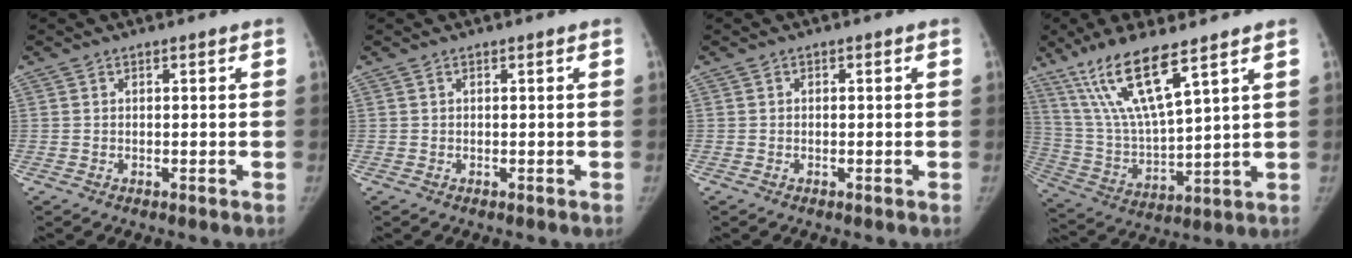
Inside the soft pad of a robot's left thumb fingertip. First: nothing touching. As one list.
[{"total": 0.0}, {"total": 0.0}, {"total": 15.9, "force": [9.8, 3.0, 12.2], "torque": [-0.247, -0.045, 0.204]}]